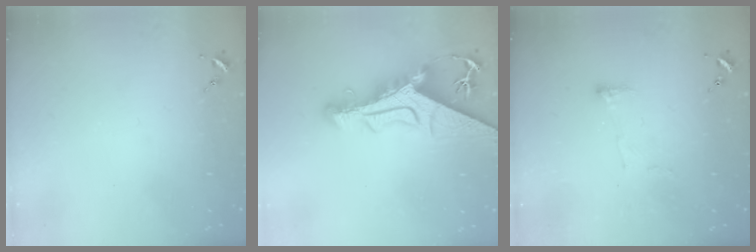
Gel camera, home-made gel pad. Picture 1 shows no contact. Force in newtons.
{"total": 17.2, "press": 17.1, "slide": 1.8}
{"total": 3.8, "press": 3.8, "slide": 0.6}